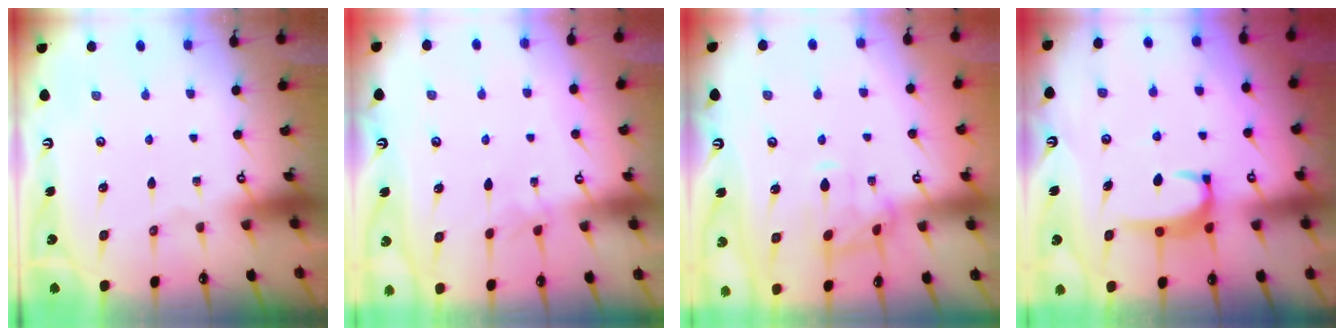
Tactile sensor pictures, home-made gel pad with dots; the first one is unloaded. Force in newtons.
{"total": 1.1, "press": 1.0, "slide": 0.4}
{"total": 1.3, "press": 1.2, "slide": 0.4}
{"total": 2.9, "press": 2.8, "slide": 0.5}